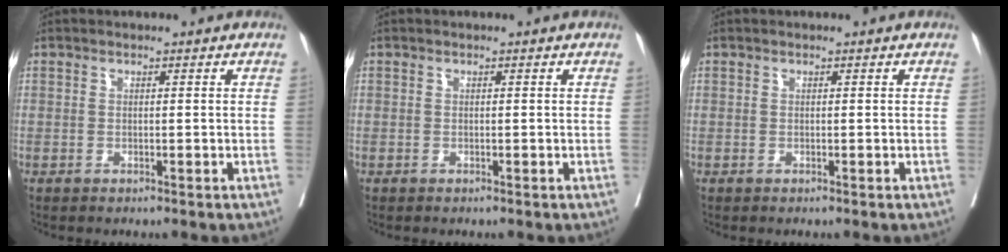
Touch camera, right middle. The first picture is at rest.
{"total": 0.0}
{"total": 0.0}